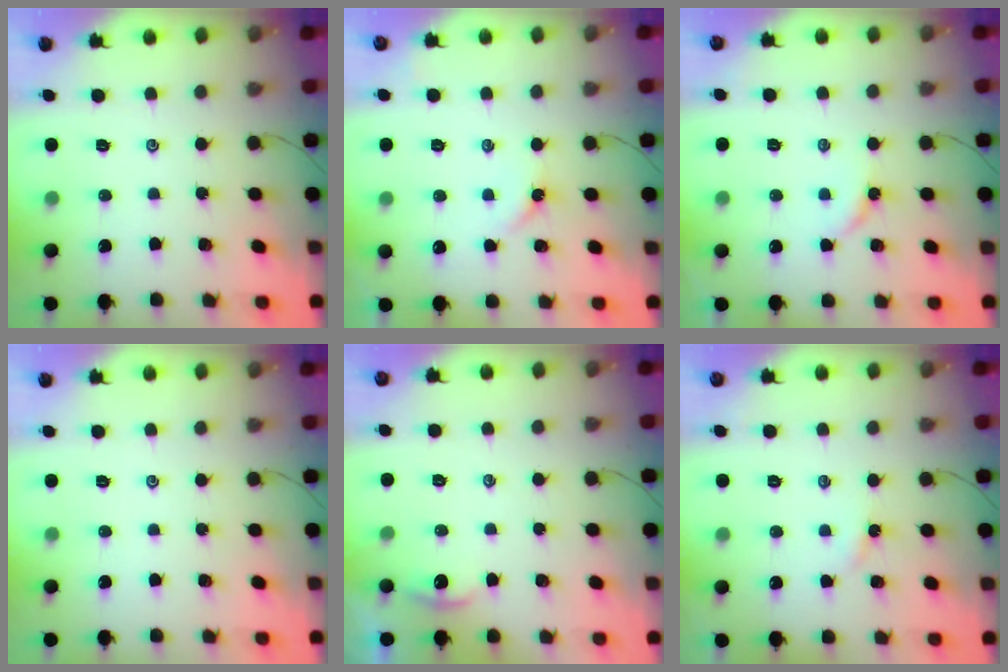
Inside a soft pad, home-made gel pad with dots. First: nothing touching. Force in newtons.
{"total": 3.3, "press": 3.2, "slide": 0.4}
{"total": 3.6, "press": 3.6, "slide": 0.4}
{"total": 0.0}
{"total": 2.0, "press": 2.0, "slide": 0.1}
{"total": 1.7, "press": 1.6, "slide": 0.3}